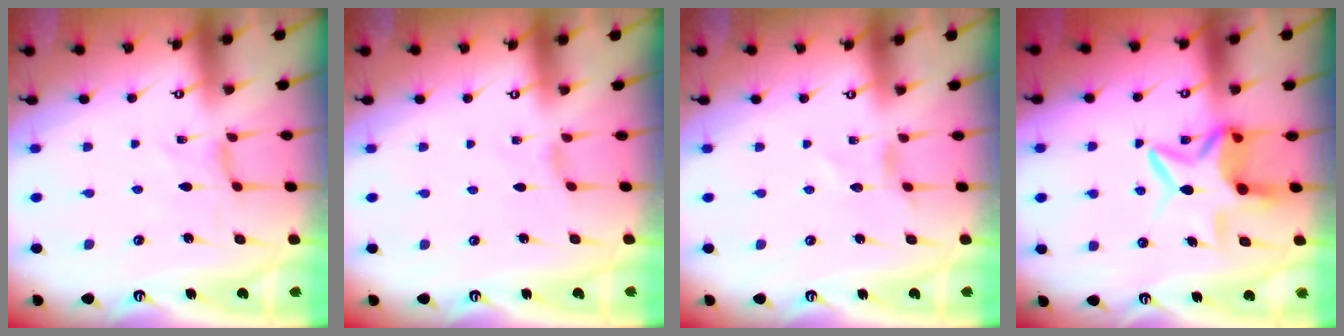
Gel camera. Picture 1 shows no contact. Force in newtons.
{"total": 0.0}
{"total": 2.3, "press": 2.3, "slide": 0.2}
{"total": 9.1, "press": 9.0, "slide": 1.5}